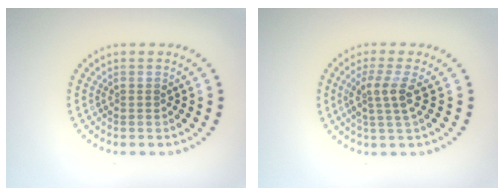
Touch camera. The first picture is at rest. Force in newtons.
{"total": 2.7, "press": 2.1, "slide": 1.8}